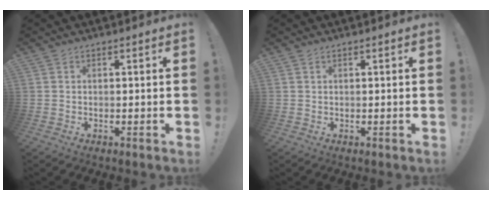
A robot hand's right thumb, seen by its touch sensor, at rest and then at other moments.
{"total": 0.0}